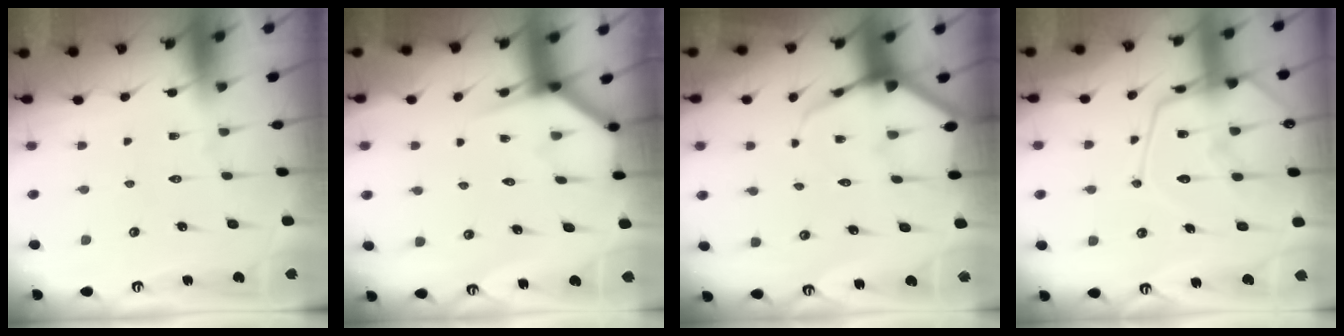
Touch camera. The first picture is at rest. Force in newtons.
{"total": 3.8, "press": 3.8, "slide": 0.2}
{"total": 5.5, "press": 5.5, "slide": 0.6}
{"total": 17.5, "press": 17.4, "slide": 1.5}